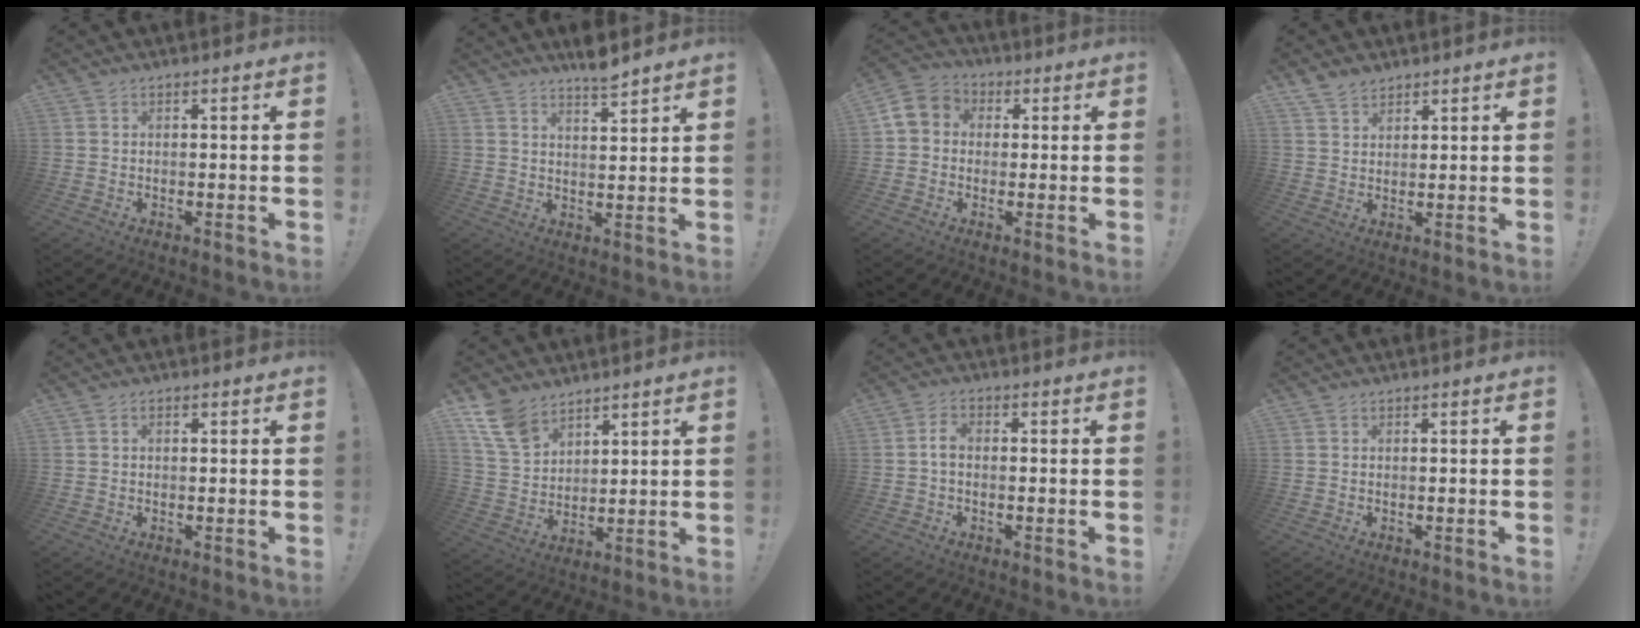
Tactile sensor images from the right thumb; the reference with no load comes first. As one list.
[{"total": 5.5, "force": [4.9, 0.5, 2.5], "torque": [-0.029, -0.037, 0.083]}, {"total": 7.0, "force": [-0.2, 6.3, 3.0], "torque": [-0.048, 0.018, 0.002]}, {"total": 4.5, "force": [3.7, 2.3, 1.3], "torque": [-0.028, -0.020, 0.071]}, {"total": 0.8, "force": [0.0, 0.6, 0.4], "torque": [-0.011, 0.005, 0.000]}, {"total": 11.6, "force": [8.2, 6.5, 5.0], "torque": [-0.106, -0.037, 0.164]}, {"total": 3.2, "force": [-0.3, 1.9, 2.6], "torque": [-0.050, 0.008, -0.004]}, {"total": 0.0}]